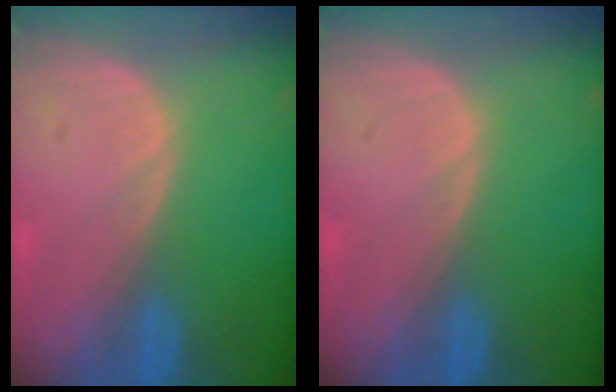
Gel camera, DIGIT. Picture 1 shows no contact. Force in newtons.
{"total": 0.0}